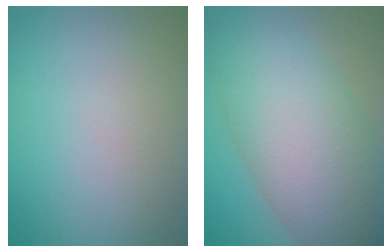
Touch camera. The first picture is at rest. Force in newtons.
{"total": 10.4, "press": 10.4, "slide": 0.2}